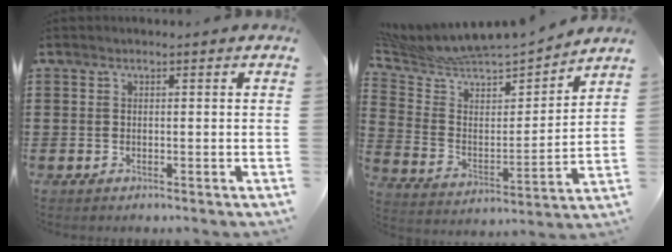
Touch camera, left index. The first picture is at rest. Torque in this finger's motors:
{"motor_torque": [1.07, -1.07, 0.54, 0.14]}